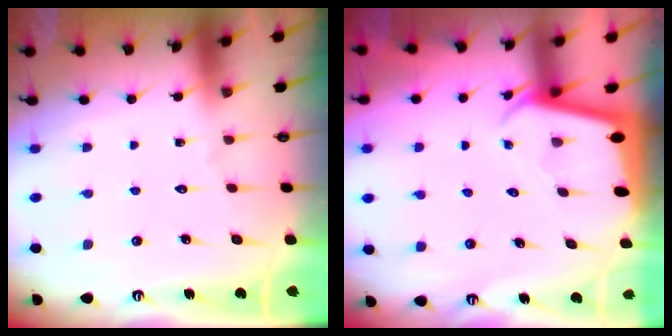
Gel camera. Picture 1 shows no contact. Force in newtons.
{"total": 2.2, "press": 2.2, "slide": 0.2}